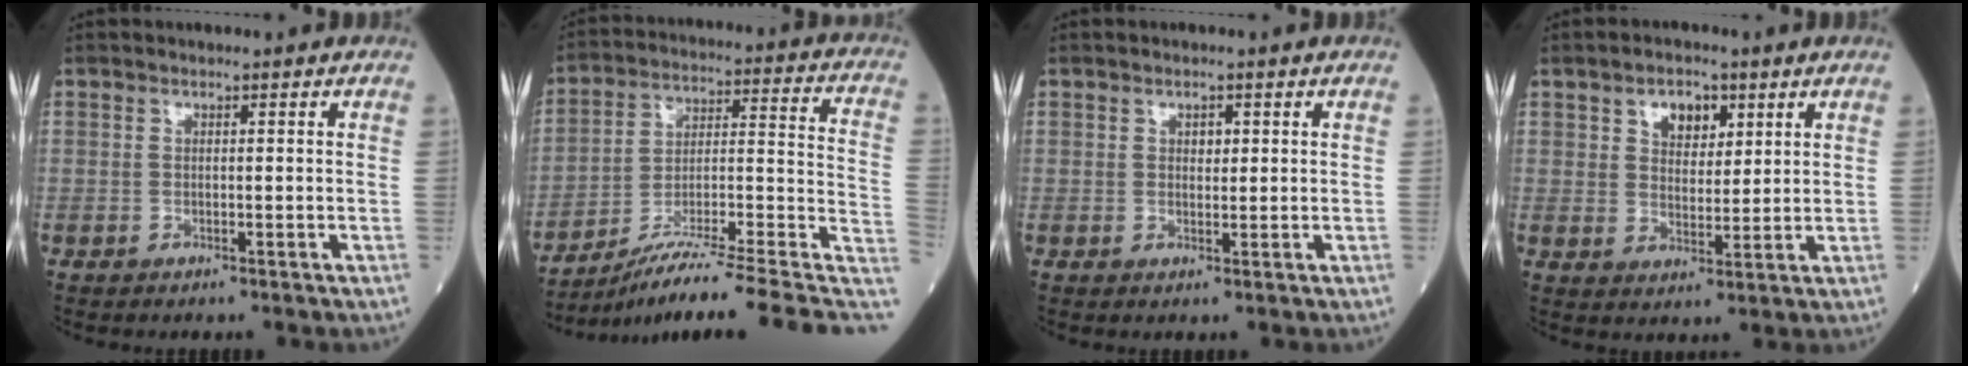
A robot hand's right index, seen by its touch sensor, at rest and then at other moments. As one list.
[{"total": 21.6, "force": [-15.4, 0.4, 15.1], "torque": [-0.169, 0.031, -0.244]}, {"total": 1.4, "force": [0.5, 0.9, 1.0], "torque": [-0.011, -0.002, 0.008]}, {"total": 5.3, "force": [2.7, 3.2, 3.3], "torque": [-0.050, 0.007, 0.046]}]